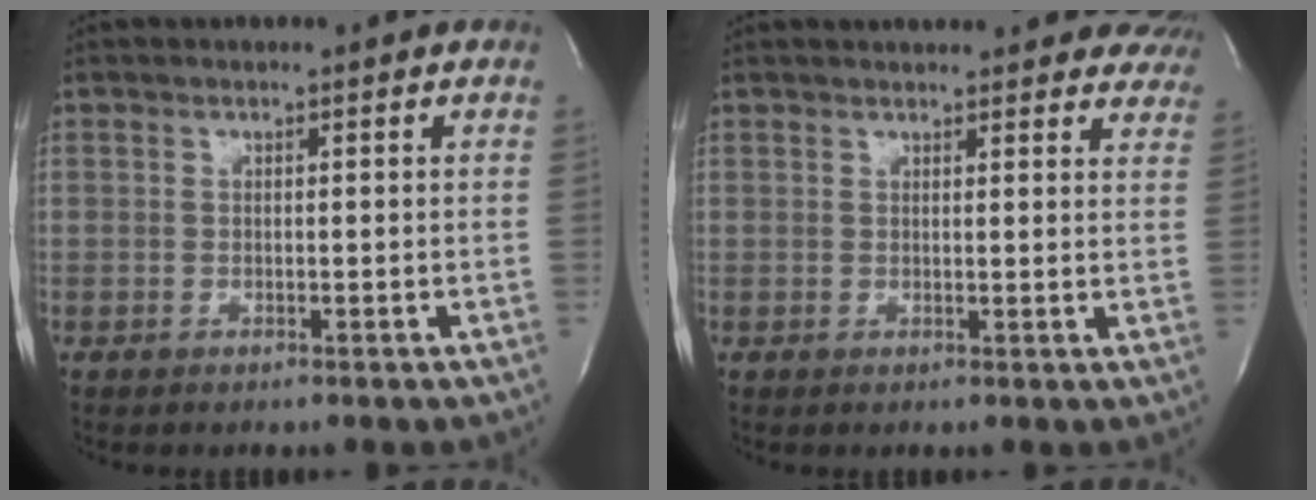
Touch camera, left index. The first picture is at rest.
{"total": 20.5, "force": [19.0, 5.2, 5.5], "torque": [-0.077, -0.029, 0.209]}